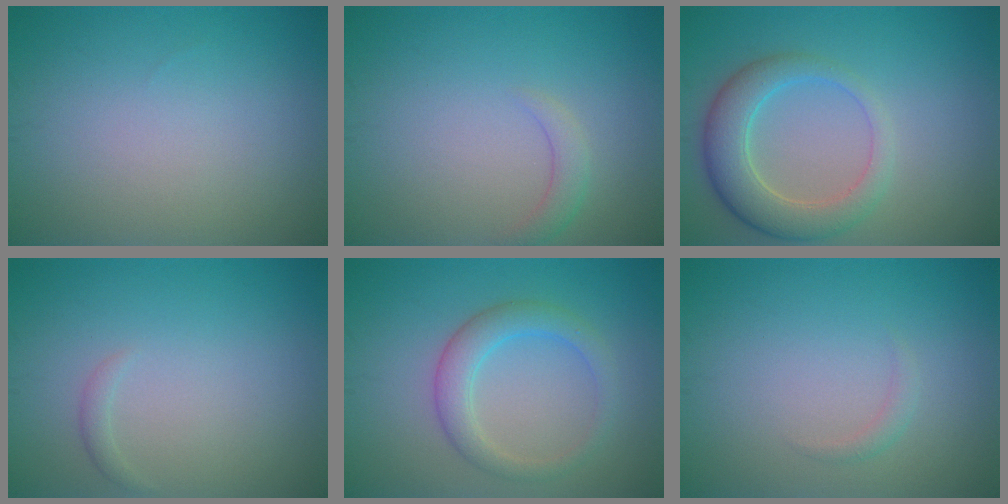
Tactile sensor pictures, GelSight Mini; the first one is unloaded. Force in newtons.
{"total": 1.5, "press": 1.5, "slide": 0.2}
{"total": 4.9, "press": 4.9, "slide": 0.3}
{"total": 0.7, "press": 0.7, "slide": 0.0}
{"total": 3.3, "press": 3.3, "slide": 0.1}
{"total": 0.9, "press": 0.9, "slide": 0.1}